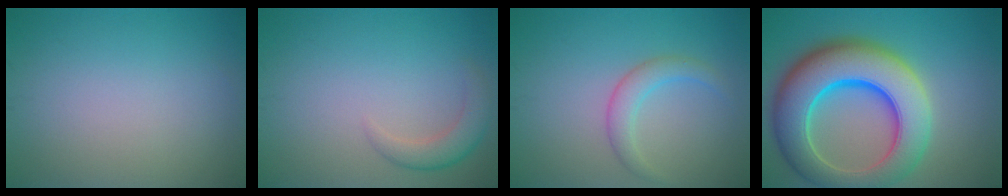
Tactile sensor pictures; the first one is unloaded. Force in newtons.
{"total": 2.6, "press": 2.6, "slide": 0.3}
{"total": 2.4, "press": 2.4, "slide": 0.1}
{"total": 12.3, "press": 12.3, "slide": 0.2}